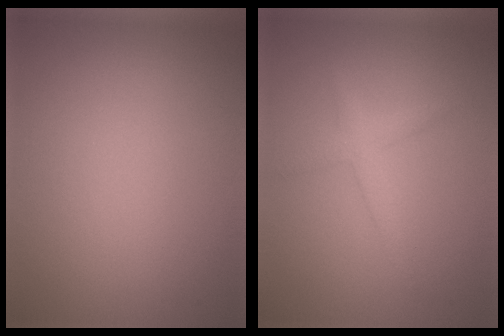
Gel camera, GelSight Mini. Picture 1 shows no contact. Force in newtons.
{"total": 1.8, "press": 1.8, "slide": 0.0}